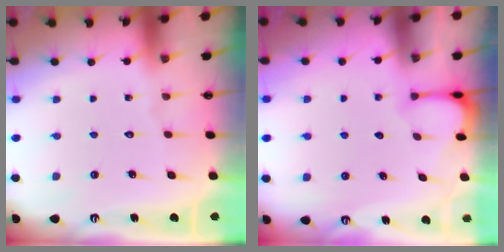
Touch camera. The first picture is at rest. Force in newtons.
{"total": 2.0, "press": 2.0, "slide": 0.2}